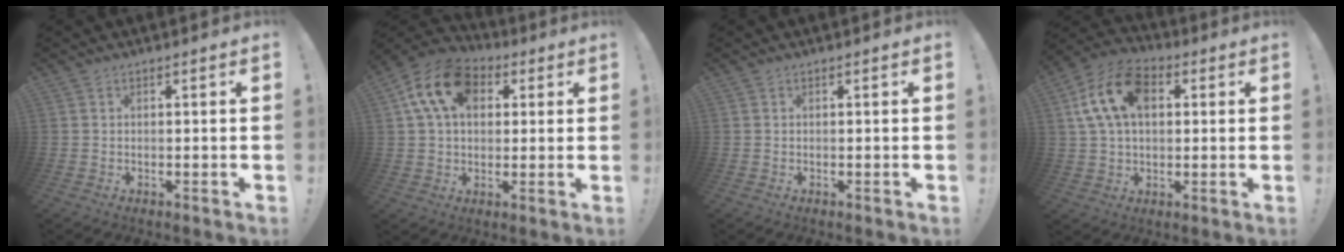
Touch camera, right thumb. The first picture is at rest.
{"total": 15.4, "force": [5.2, 10.6, 9.9], "torque": [-0.163, -0.003, 0.098]}
{"total": 0.0}
{"total": 16.0, "force": [4.2, 10.5, 11.4], "torque": [-0.207, 0.006, 0.077]}